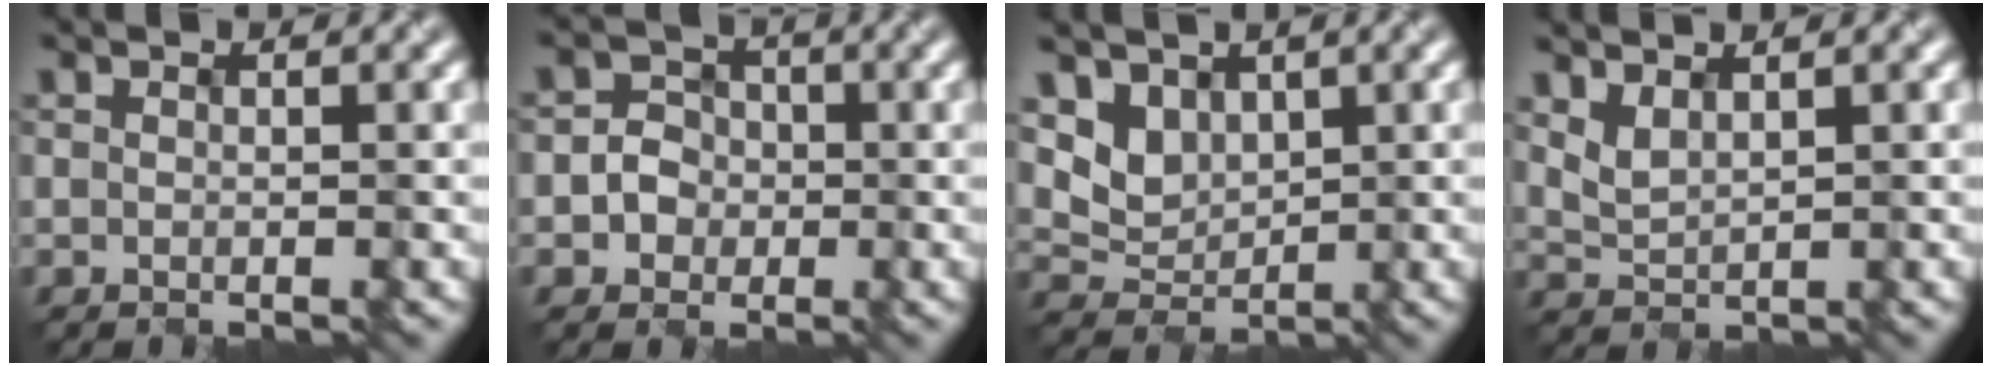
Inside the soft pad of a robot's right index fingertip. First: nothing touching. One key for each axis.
{"total": 2.7, "fx": -0.8, "fy": 2.5, "fz": 0.6, "tx": -0.003, "ty": 0.004, "tz": -0.023}
{"total": 3.3, "fx": 1.8, "fy": 2.5, "fz": 1.4, "tx": -0.037, "ty": -0.004, "tz": 0.032}
{"total": 1.6, "fx": 1.2, "fy": 0.5, "fz": 0.9, "tx": -0.026, "ty": -0.003, "tz": 0.030}